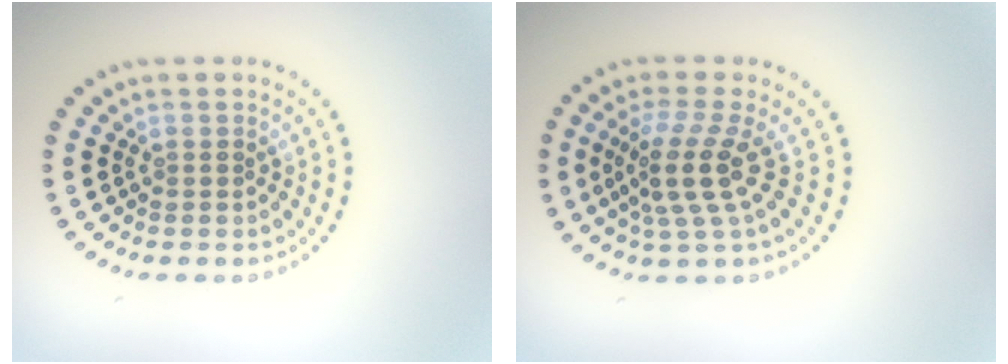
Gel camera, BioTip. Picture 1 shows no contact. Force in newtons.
{"total": 3.9, "press": 2.8, "slide": 2.7}